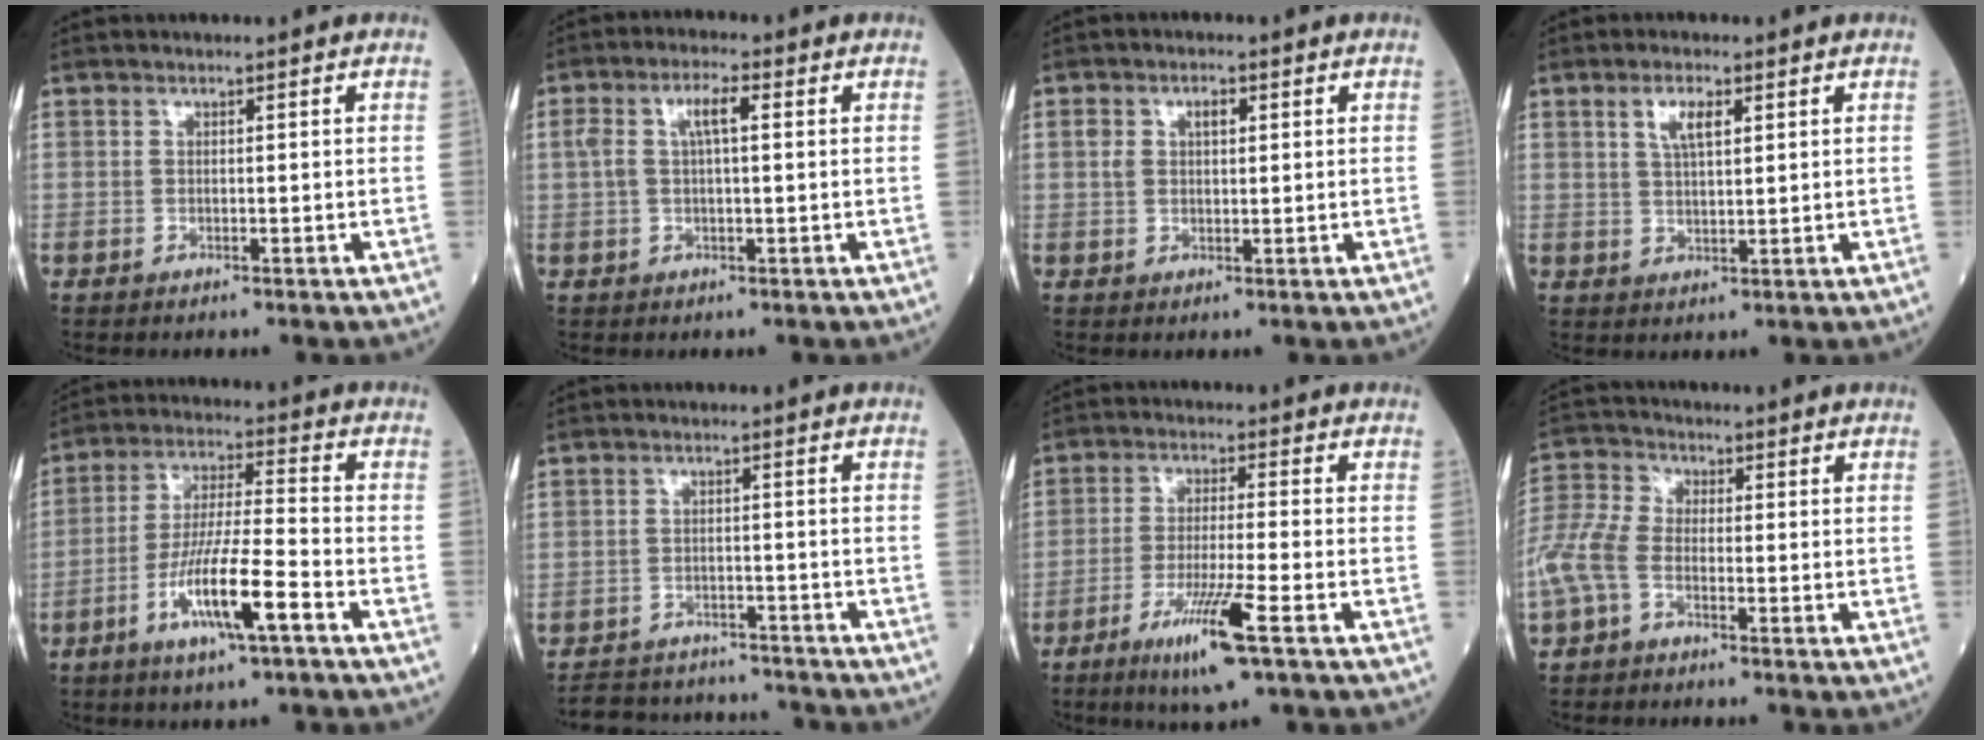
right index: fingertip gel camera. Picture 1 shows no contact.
{"total": 4.8, "force": [1.1, 1.4, 4.4], "torque": [-0.095, 0.024, 0.024]}
{"total": 3.5, "force": [1.1, 2.1, 2.5], "torque": [-0.052, 0.015, 0.023]}
{"total": 4.0, "force": [1.8, 1.1, 3.4], "torque": [-0.065, 0.004, 0.035]}
{"total": 11.3, "force": [-5.2, 0.6, 10.0], "torque": [-0.185, -0.009, -0.098]}
{"total": 11.0, "force": [-10.3, 3.4, 1.7], "torque": [-0.028, 0.016, -0.140]}
{"total": 9.2, "force": [-4.9, -0.3, 7.8], "torque": [-0.143, -0.021, -0.089]}
{"total": 7.5, "force": [-3.0, 4.1, 5.5], "torque": [-0.137, 0.010, -0.072]}